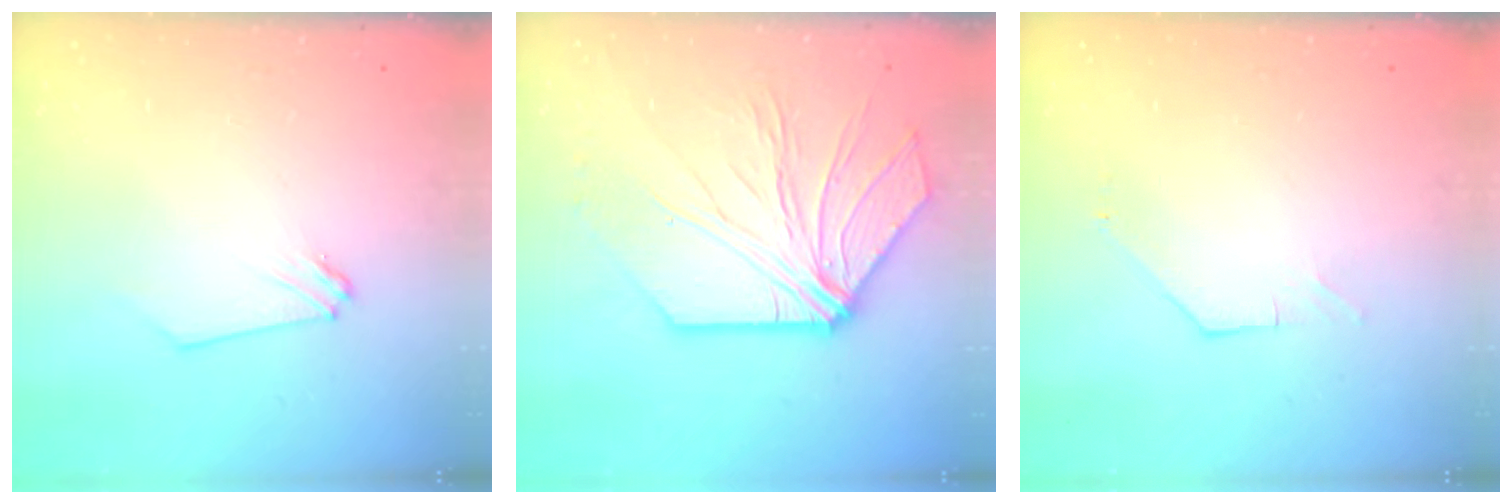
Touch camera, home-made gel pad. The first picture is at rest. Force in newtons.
{"total": 11.5, "press": 11.5, "slide": 1.0}
{"total": 1.0, "press": 0.9, "slide": 0.2}